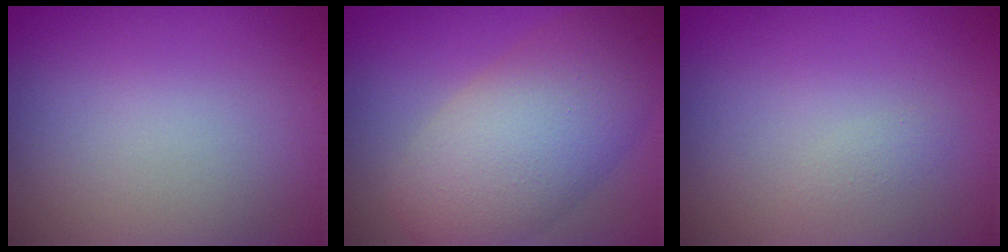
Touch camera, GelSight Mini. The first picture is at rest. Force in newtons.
{"total": 9.2, "press": 9.2, "slide": 0.5}
{"total": 0.7, "press": 0.7, "slide": 0.1}